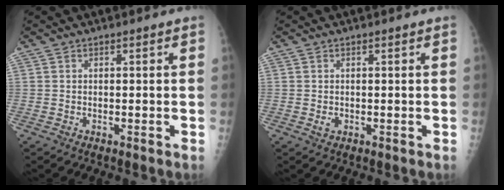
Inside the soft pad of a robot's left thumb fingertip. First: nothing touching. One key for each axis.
{"total": 0.9, "fx": 0.1, "fy": 0.5, "fz": 0.7, "tx": -0.011, "ty": 0.000, "tz": 0.005}